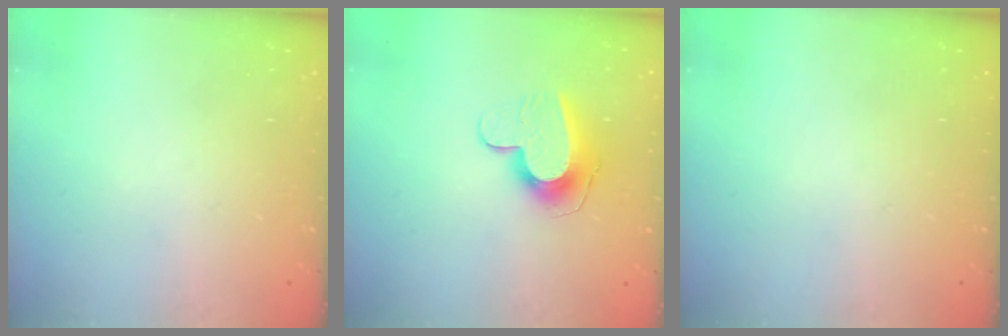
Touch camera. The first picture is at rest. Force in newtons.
{"total": 11.5, "press": 11.5, "slide": 0.7}
{"total": 0.0}